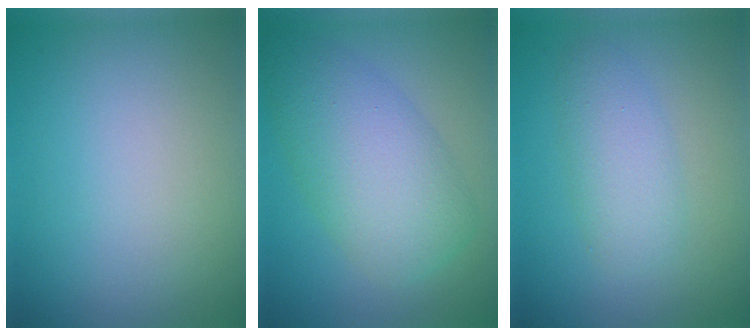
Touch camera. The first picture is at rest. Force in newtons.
{"total": 7.1, "press": 7.1, "slide": 0.3}
{"total": 2.4, "press": 2.3, "slide": 0.1}